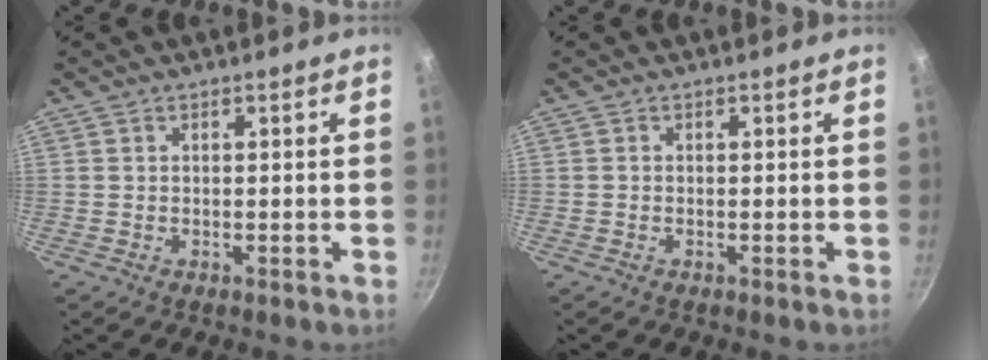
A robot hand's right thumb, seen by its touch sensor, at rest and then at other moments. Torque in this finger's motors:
{"motor_torque": [-0.32, 0.11, -0.35, 0.02, 0.03]}